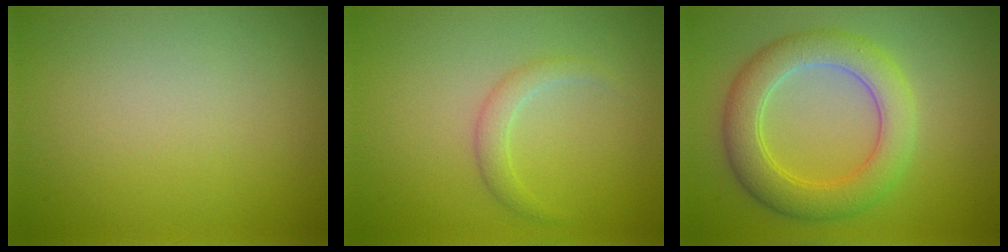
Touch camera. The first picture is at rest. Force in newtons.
{"total": 1.6, "press": 1.6, "slide": 0.1}
{"total": 5.3, "press": 5.3, "slide": 0.1}